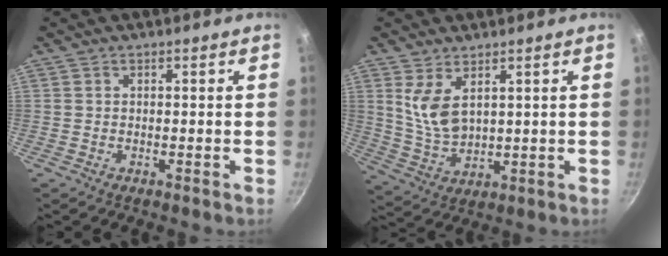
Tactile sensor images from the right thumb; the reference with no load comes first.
{"total": 7.7, "force": [3.3, 4.1, 5.6], "torque": [-0.101, -0.035, 0.075]}